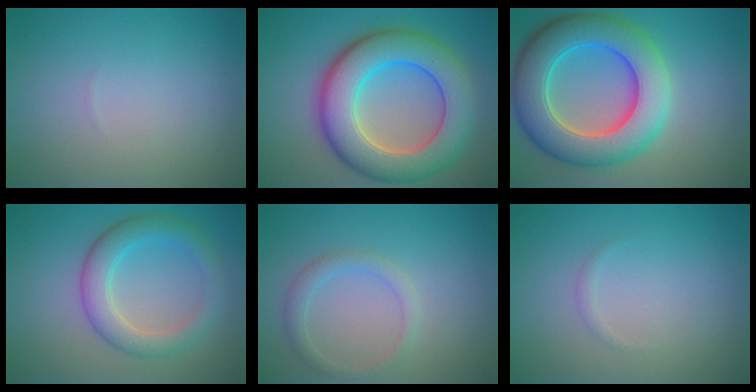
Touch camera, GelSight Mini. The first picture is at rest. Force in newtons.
{"total": 10.2, "press": 10.2, "slide": 0.4}
{"total": 10.3, "press": 10.3, "slide": 0.6}
{"total": 4.3, "press": 4.3, "slide": 0.2}
{"total": 1.8, "press": 1.8, "slide": 0.1}
{"total": 0.6, "press": 0.6, "slide": 0.0}